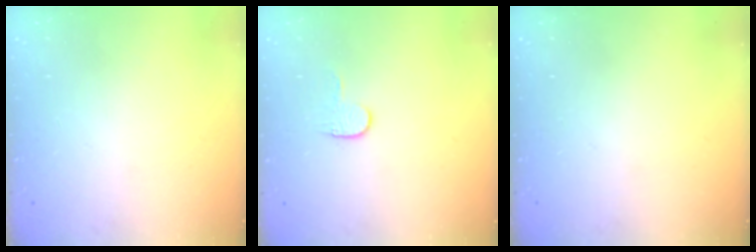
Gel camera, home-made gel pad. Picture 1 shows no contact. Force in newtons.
{"total": 3.8, "press": 3.8, "slide": 0.3}
{"total": 0.0}